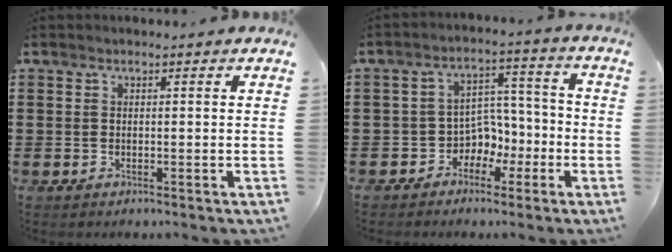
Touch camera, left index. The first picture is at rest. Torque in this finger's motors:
{"motor_torque": [0.08, 0.04, 0.00, 0.00]}